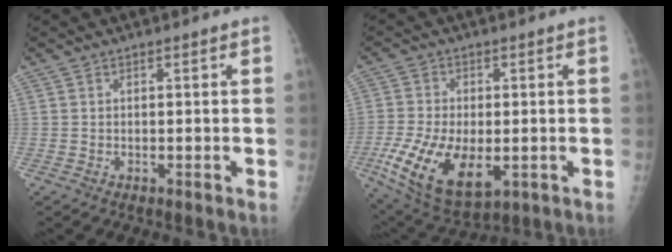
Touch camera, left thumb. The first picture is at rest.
{"total": 16.0, "force": [-4.1, 8.8, 12.7], "torque": [-0.244, -0.012, -0.054]}